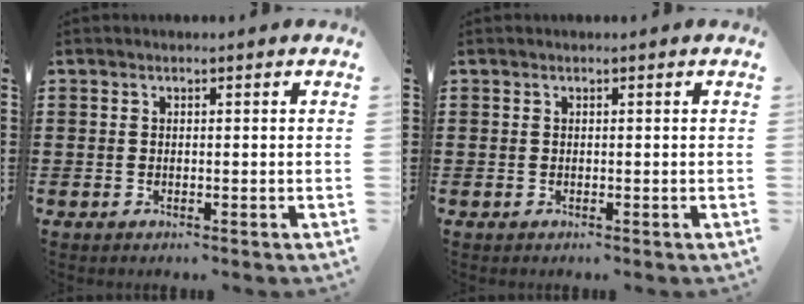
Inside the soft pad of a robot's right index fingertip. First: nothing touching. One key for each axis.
{"total": 0.0}